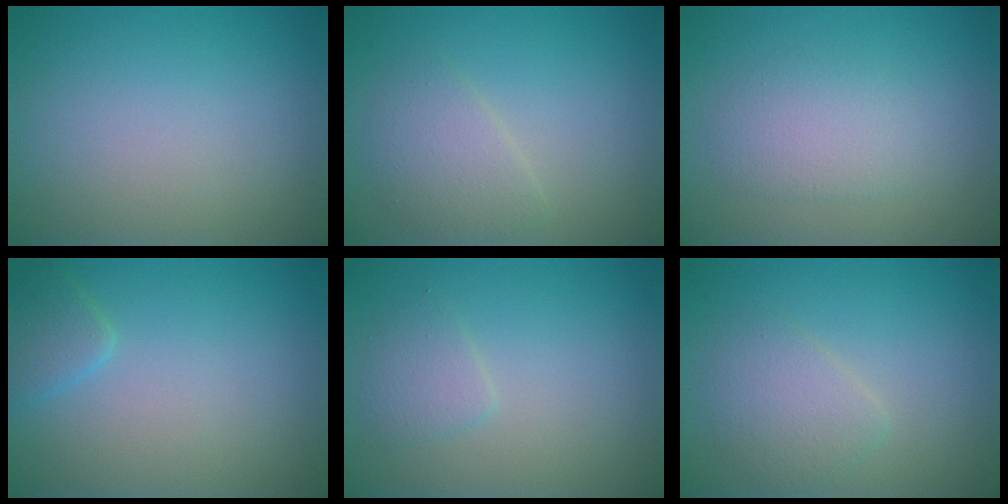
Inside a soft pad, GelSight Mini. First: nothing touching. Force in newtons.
{"total": 2.5, "press": 2.5, "slide": 0.1}
{"total": 2.4, "press": 2.3, "slide": 0.4}
{"total": 1.8, "press": 1.8, "slide": 0.1}
{"total": 1.6, "press": 1.6, "slide": 0.1}
{"total": 2.6, "press": 2.6, "slide": 0.0}